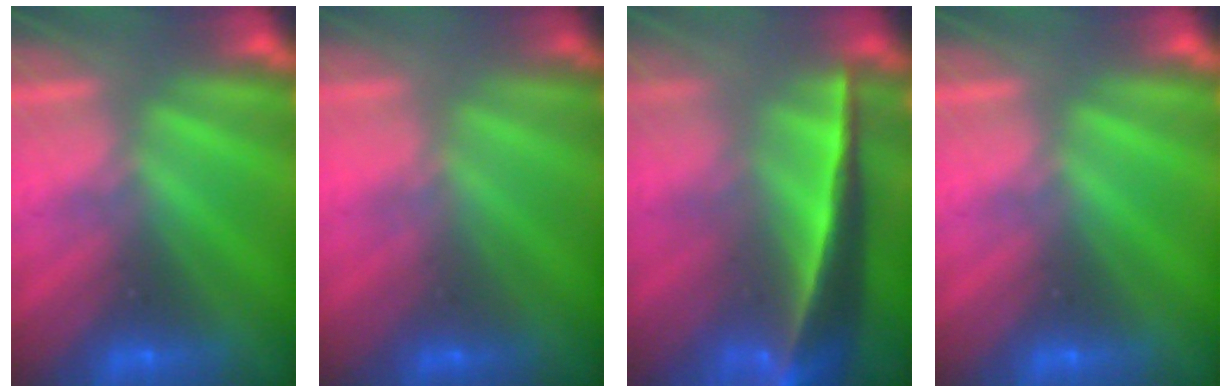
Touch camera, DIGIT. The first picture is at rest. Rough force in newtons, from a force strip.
{"total": 1.5}
{"total": 7.4}
{"total": 0.0}